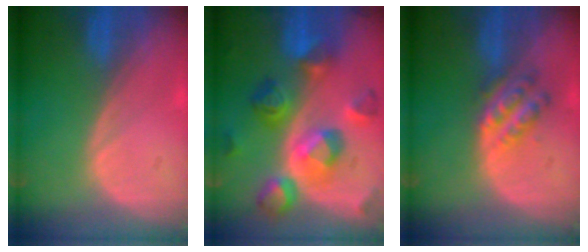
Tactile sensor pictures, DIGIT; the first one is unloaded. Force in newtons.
{"total": 11.4, "press": 11.3, "slide": 0.9}
{"total": 5.4, "press": 4.9, "slide": 2.2}